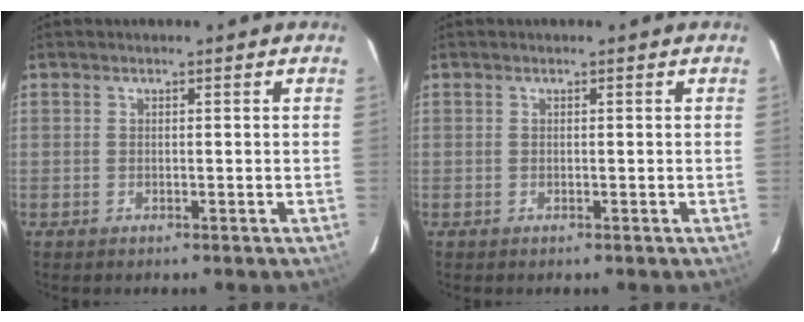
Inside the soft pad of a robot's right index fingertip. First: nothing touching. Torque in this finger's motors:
{"motor_torque": [0.00, 0.00, 0.04, 0.00]}